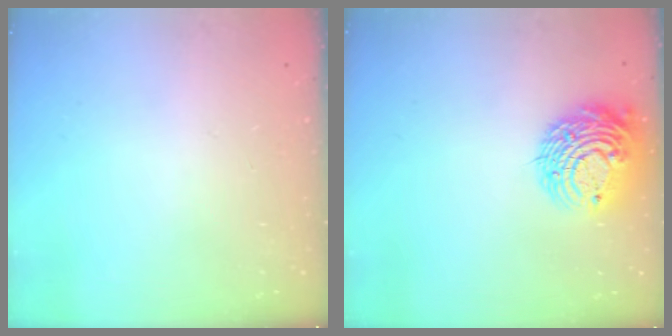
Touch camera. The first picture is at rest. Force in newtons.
{"total": 12.1, "press": 12.1, "slide": 1.0}